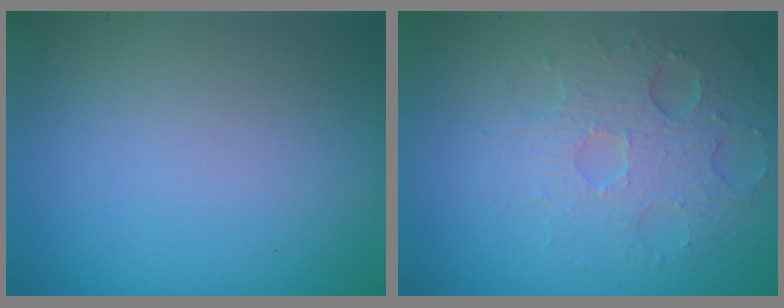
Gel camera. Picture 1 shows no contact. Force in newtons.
{"total": 3.5, "press": 3.2, "slide": 1.4}